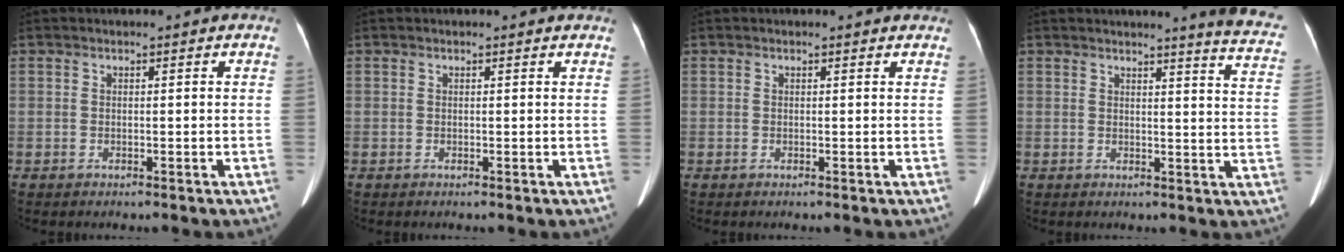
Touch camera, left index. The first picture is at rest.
{"total": 0.9, "force": [0.9, 0.0, 0.0], "torque": [-0.010, 0.002, 0.006]}
{"total": 1.4, "force": [1.4, 0.1, 0.1], "torque": [-0.010, 0.001, 0.008]}
{"total": 9.5, "force": [8.8, -0.5, 3.6], "torque": [-0.026, -0.061, 0.073]}